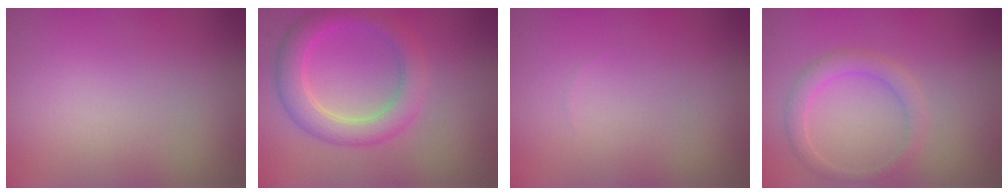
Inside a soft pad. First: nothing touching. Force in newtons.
{"total": 2.9, "press": 2.9, "slide": 0.3}
{"total": 0.0}
{"total": 2.1, "press": 2.1, "slide": 0.1}